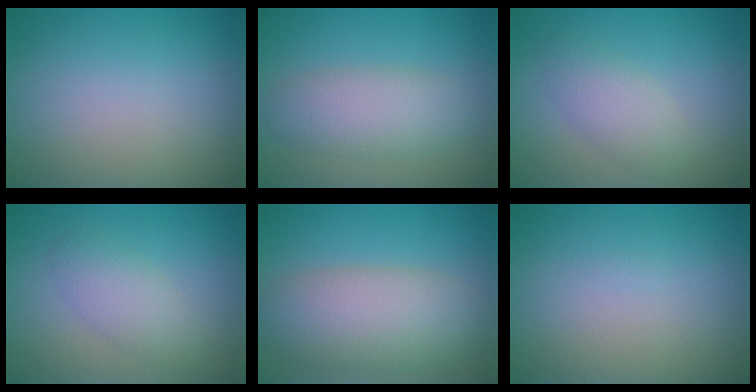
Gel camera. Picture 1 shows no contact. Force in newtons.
{"total": 4.0, "press": 4.0, "slide": 0.1}
{"total": 2.7, "press": 2.7, "slide": 0.0}
{"total": 2.8, "press": 2.8, "slide": 0.0}
{"total": 6.9, "press": 6.9, "slide": 0.4}
{"total": 0.0}